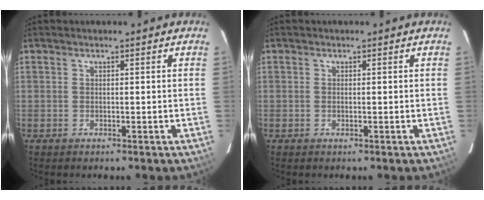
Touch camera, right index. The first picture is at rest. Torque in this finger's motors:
{"motor_torque": [0.11, 0.02, -0.03, 0.01]}